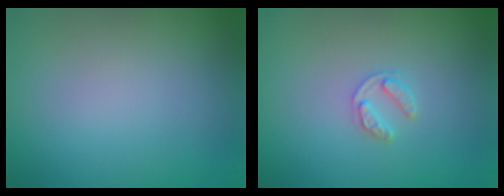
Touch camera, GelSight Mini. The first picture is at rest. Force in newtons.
{"total": 1.6, "press": 1.6, "slide": 0.3}